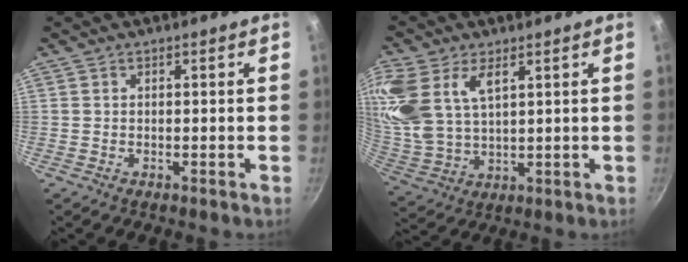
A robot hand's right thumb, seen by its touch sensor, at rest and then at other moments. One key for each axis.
{"total": 17.8, "fx": 6.8, "fy": 10.4, "fz": 12.7, "tx": -0.307, "ty": -0.004, "tz": 0.139}